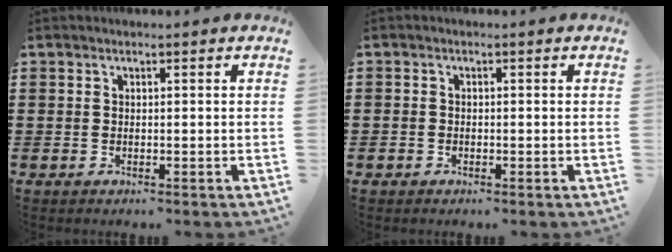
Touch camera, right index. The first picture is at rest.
{"total": 0.9, "force": [-0.7, 0.5, 0.1], "torque": [-0.003, 0.000, -0.015]}